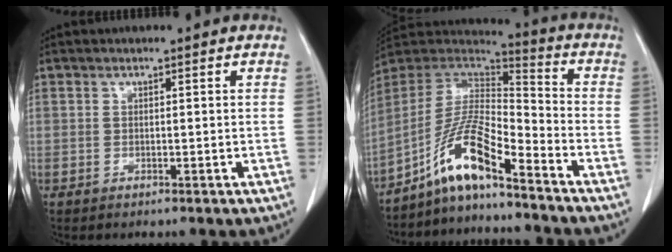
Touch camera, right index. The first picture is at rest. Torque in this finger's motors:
{"motor_torque": [1.23, -0.91, 0.40, 0.21]}